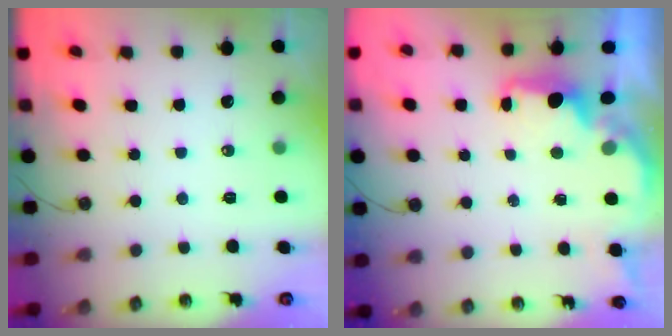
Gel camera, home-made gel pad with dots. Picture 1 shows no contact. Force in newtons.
{"total": 1.8, "press": 1.6, "slide": 0.8}